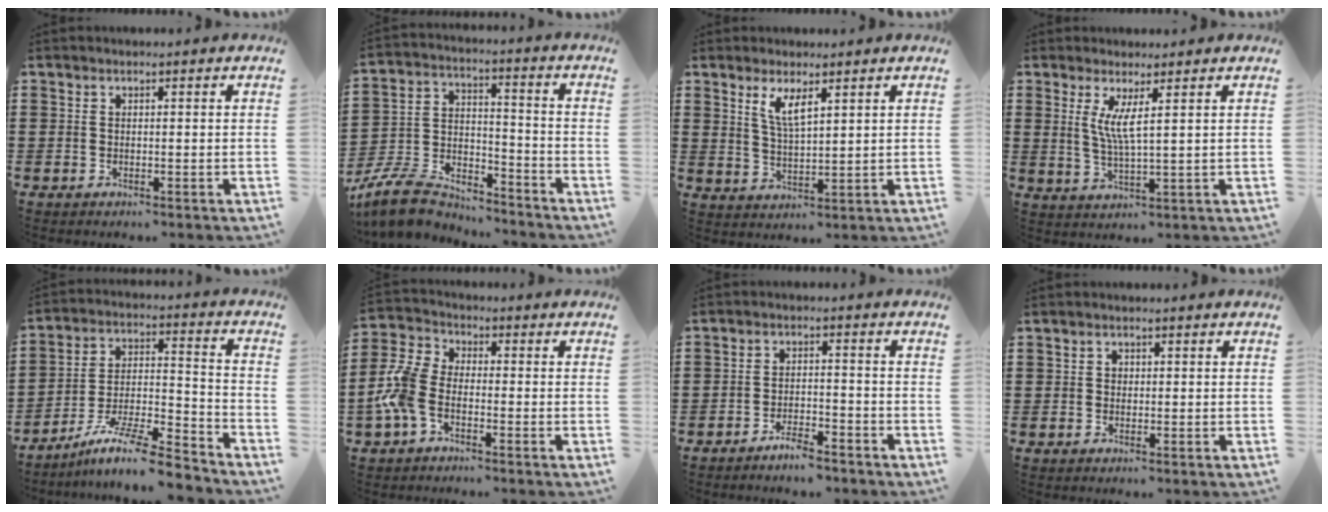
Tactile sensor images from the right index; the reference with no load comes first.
{"total": 9.5, "force": [-8.8, 2.3, 2.8], "torque": [-0.076, 0.015, -0.177]}
{"total": 4.2, "force": [2.4, 1.2, 3.3], "torque": [-0.070, 0.004, 0.042]}
{"total": 4.4, "force": [1.7, 0.1, 4.1], "torque": [-0.086, -0.005, 0.029]}
{"total": 11.1, "force": [-9.2, 1.2, 6.0], "torque": [-0.106, 0.018, -0.181]}
{"total": 7.2, "force": [-3.0, 4.1, 5.2], "torque": [-0.149, -0.005, -0.067]}
{"total": 3.4, "force": [-3.3, 0.4, 1.0], "torque": [-0.021, 0.007, -0.065]}
{"total": 0.7, "force": [0.0, 0.6, 0.2], "torque": [-0.006, 0.003, 0.001]}